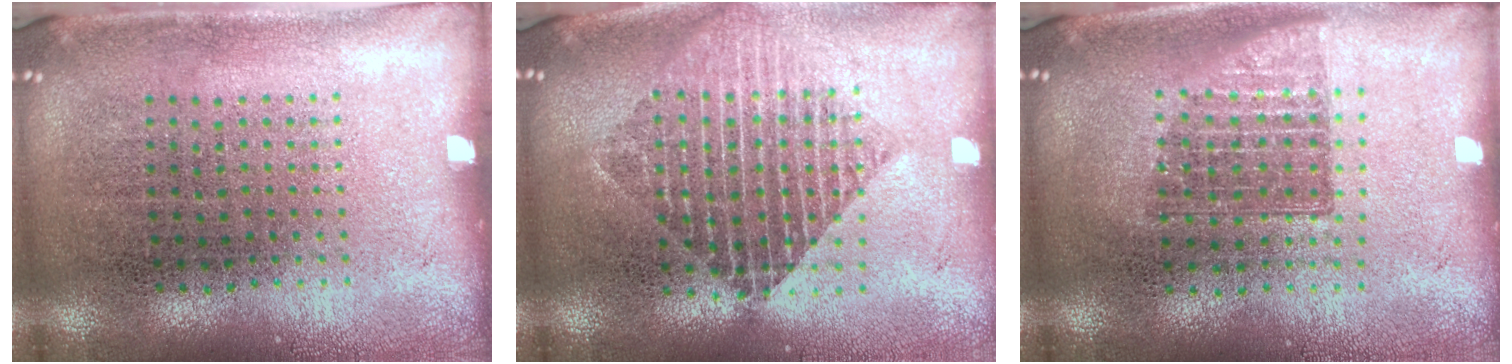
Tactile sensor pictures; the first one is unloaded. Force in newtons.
{"total": 2.0, "press": 1.6, "slide": 1.2}
{"total": 1.4, "press": 1.2, "slide": 0.8}